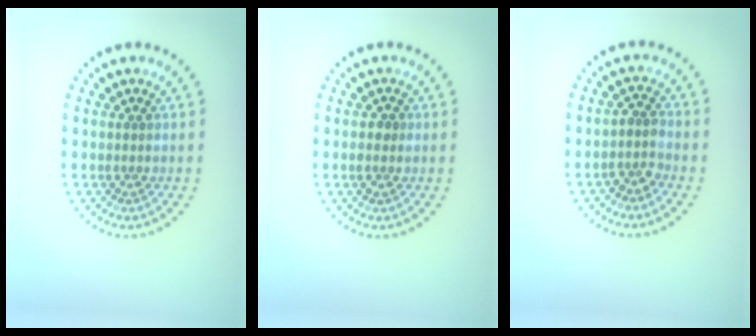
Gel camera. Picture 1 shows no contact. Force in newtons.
{"total": 1.2, "press": 1.2, "slide": 0.0}
{"total": 1.7, "press": 1.3, "slide": 1.0}